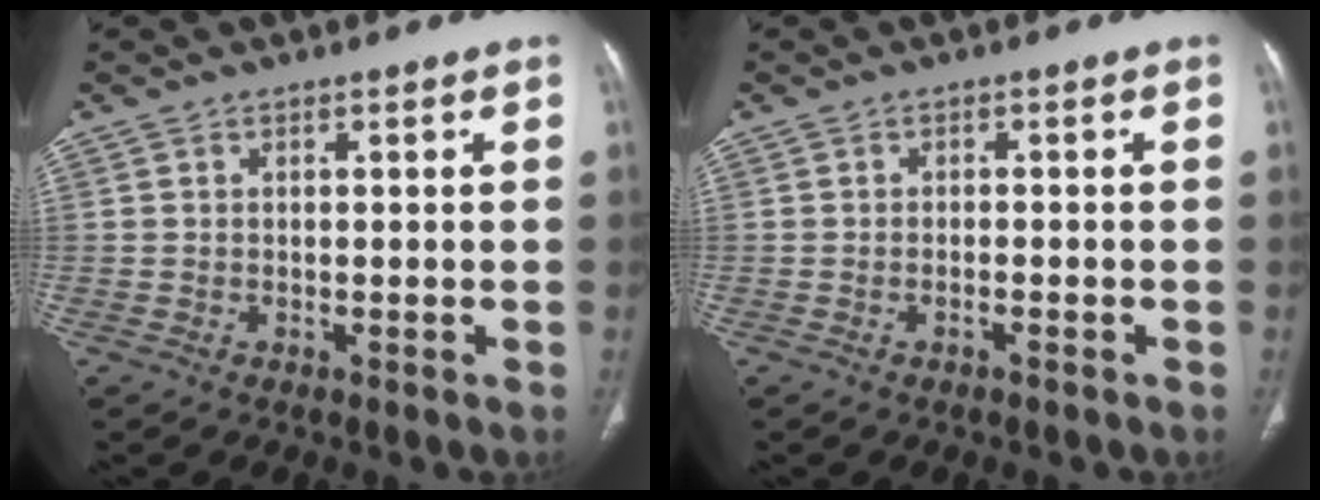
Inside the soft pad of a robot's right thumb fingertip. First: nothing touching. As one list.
[{"total": 1.3, "force": [-0.8, 0.3, 1.0], "torque": [-0.025, 0.011, -0.009]}]